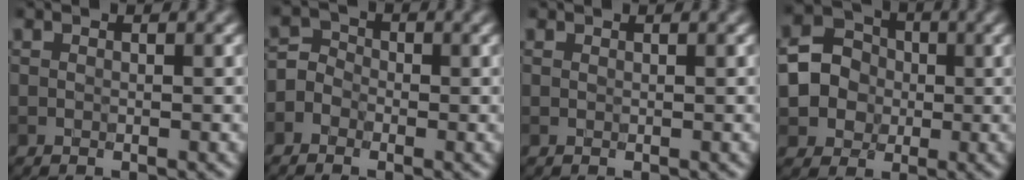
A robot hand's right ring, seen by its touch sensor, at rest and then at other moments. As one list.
[{"total": 2.2, "force": [-1.1, 1.7, 0.7], "torque": [0.002, 0.011, -0.027]}, {"total": 0.0}, {"total": 5.1, "force": [-0.3, 4.7, 1.9], "torque": [-0.025, 0.011, -0.018]}]